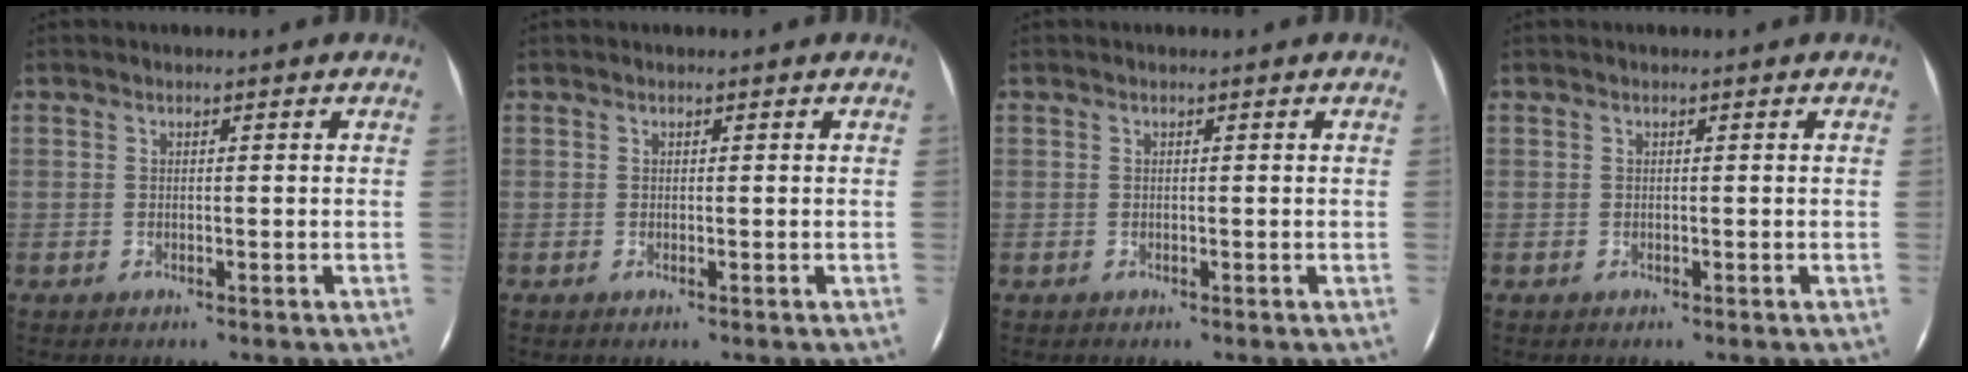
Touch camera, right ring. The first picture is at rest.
{"total": 0.0}
{"total": 0.0}
{"total": 0.0}